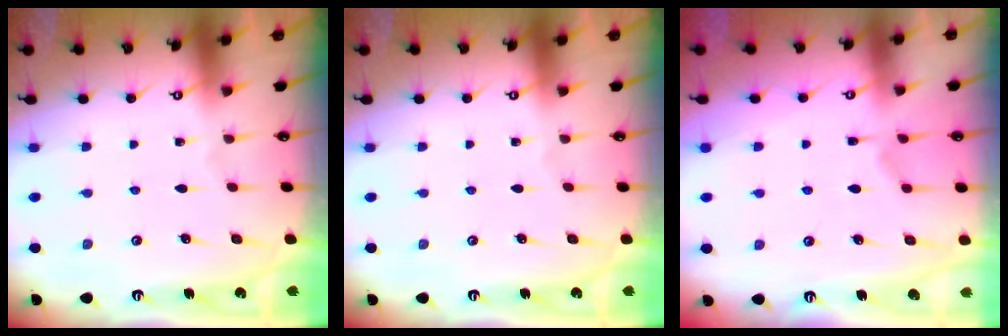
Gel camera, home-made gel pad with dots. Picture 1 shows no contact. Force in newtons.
{"total": 0.0}
{"total": 1.6, "press": 0.9, "slide": 1.4}